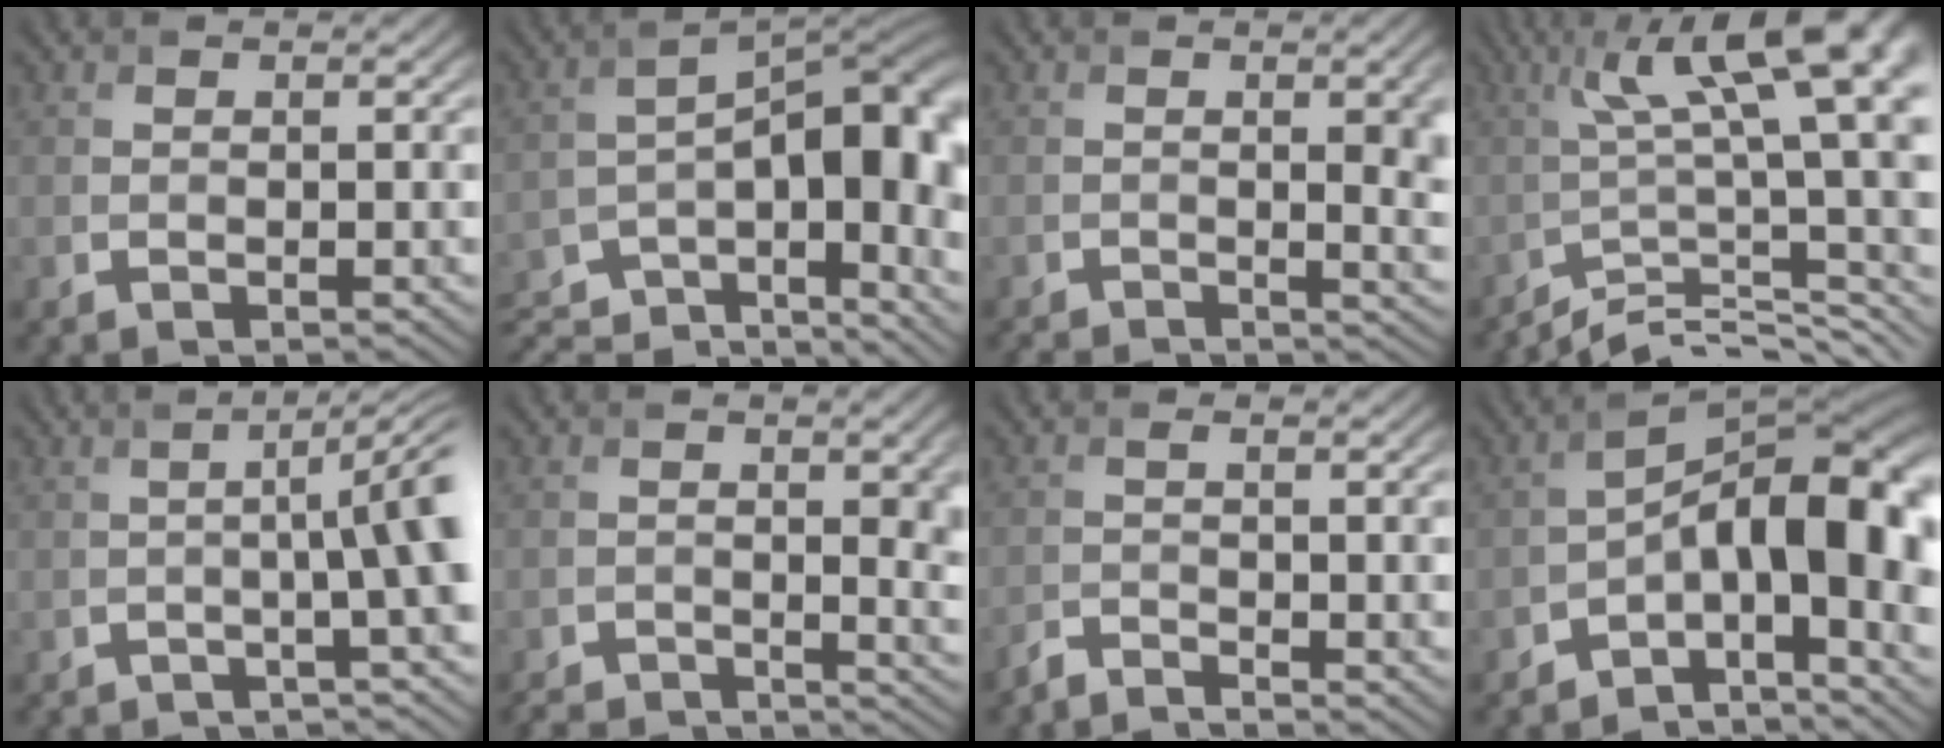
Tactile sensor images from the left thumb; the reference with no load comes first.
{"total": 14.0, "force": [-9.5, 4.3, 9.3], "torque": [-0.155, -0.011, -0.146]}
{"total": 5.9, "force": [-0.9, 1.9, 5.6], "torque": [-0.067, -0.009, -0.005]}
{"total": 14.3, "force": [-3.2, 3.8, 13.4], "torque": [-0.194, 0.012, -0.051]}
{"total": 6.7, "force": [-1.3, 1.2, 6.5], "torque": [-0.069, 0.006, -0.016]}
{"total": 4.3, "force": [-2.4, 1.1, 3.4], "torque": [-0.047, -0.002, -0.039]}
{"total": 2.8, "force": [-2.6, 0.2, 1.1], "torque": [-0.009, -0.002, -0.058]}
{"total": 10.1, "force": [-3.2, 3.7, 8.8], "torque": [-0.131, 0.011, -0.056]}